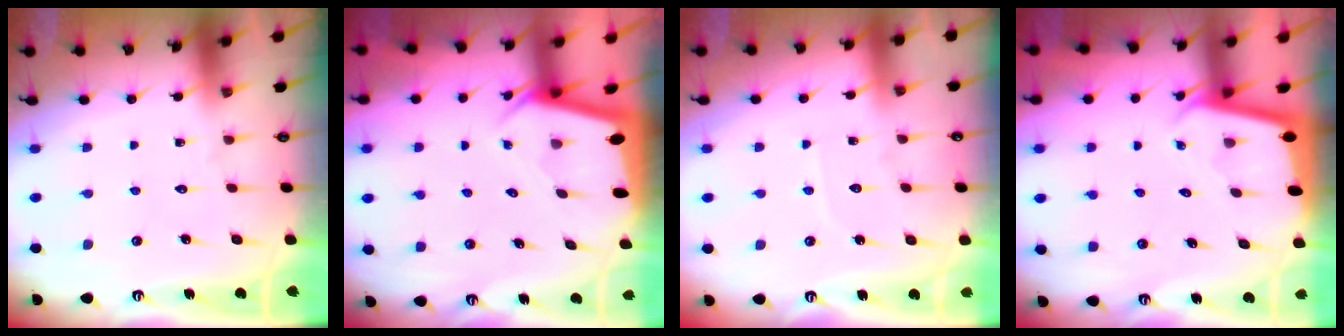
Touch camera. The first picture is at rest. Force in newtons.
{"total": 2.4, "press": 2.4, "slide": 0.1}
{"total": 2.9, "press": 2.9, "slide": 0.4}
{"total": 1.7, "press": 1.7, "slide": 0.0}